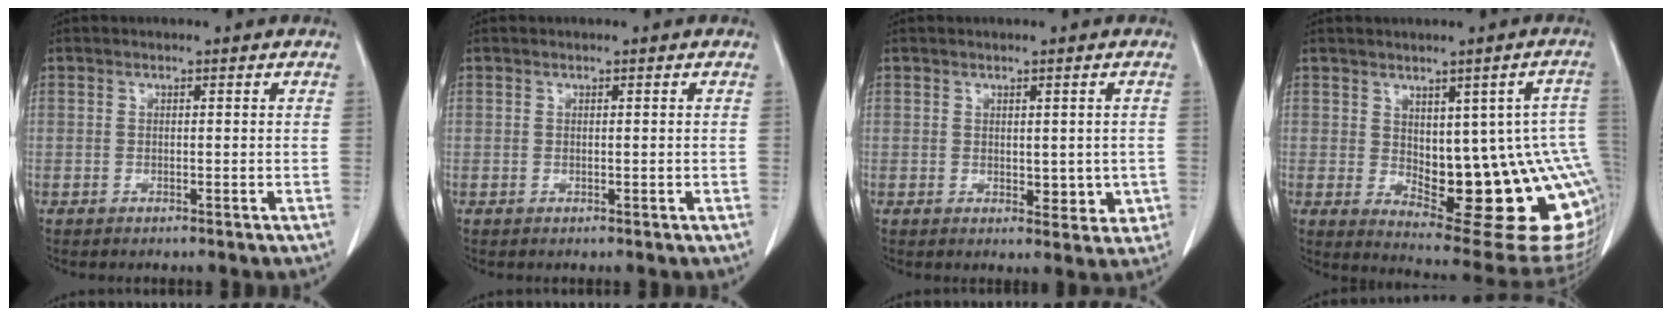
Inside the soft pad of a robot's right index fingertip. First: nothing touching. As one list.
[{"total": 0.0}, {"total": 3.7, "force": [-0.3, 2.3, 3.0], "torque": [-0.022, -0.005, 0.003]}, {"total": 19.7, "force": [-2.4, 6.5, 18.4], "torque": [-0.155, 0.011, -0.005]}]